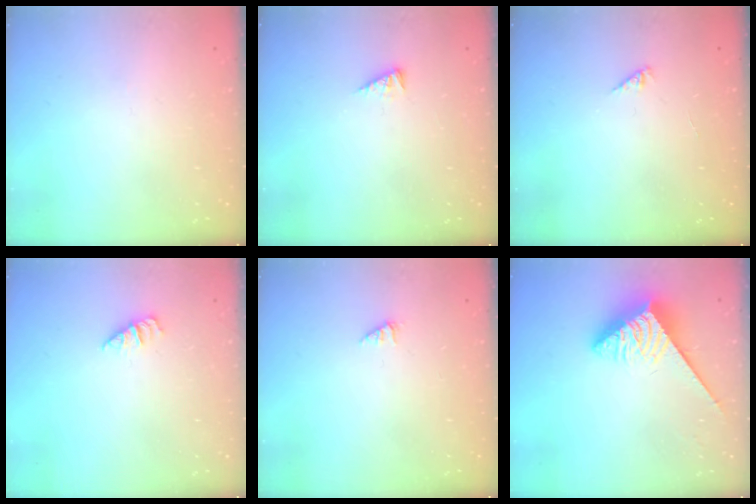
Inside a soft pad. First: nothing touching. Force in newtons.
{"total": 2.9, "press": 2.9, "slide": 0.4}
{"total": 0.0}
{"total": 0.8, "press": 0.8, "slide": 0.2}
{"total": 0.7, "press": 0.7, "slide": 0.2}
{"total": 3.6, "press": 3.5, "slide": 0.4}